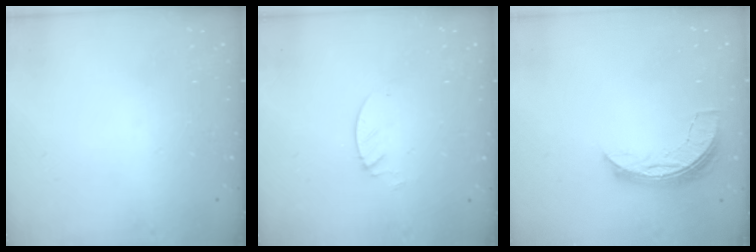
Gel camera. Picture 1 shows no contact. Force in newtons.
{"total": 1.3, "press": 1.3, "slide": 0.1}
{"total": 6.8, "press": 6.8, "slide": 0.6}